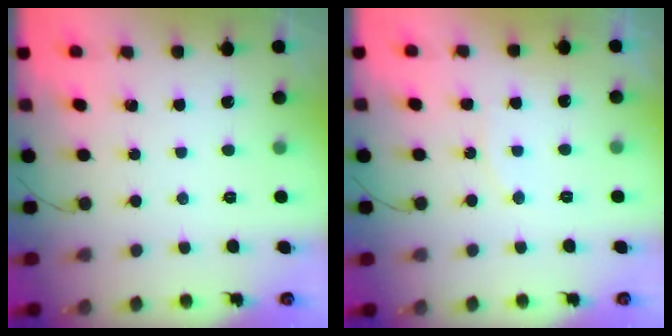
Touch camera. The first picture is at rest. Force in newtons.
{"total": 5.1, "press": 4.7, "slide": 2.1}